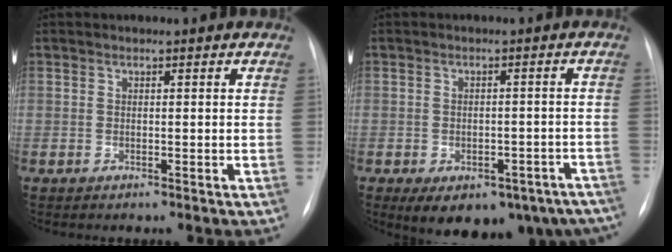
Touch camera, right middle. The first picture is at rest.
{"total": 17.5, "force": [-11.9, 9.6, 8.5], "torque": [-0.109, 0.012, -0.132]}